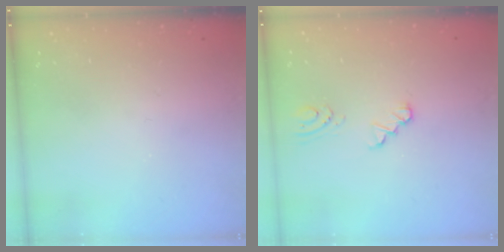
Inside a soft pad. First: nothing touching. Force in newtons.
{"total": 1.2, "press": 1.2, "slide": 0.2}